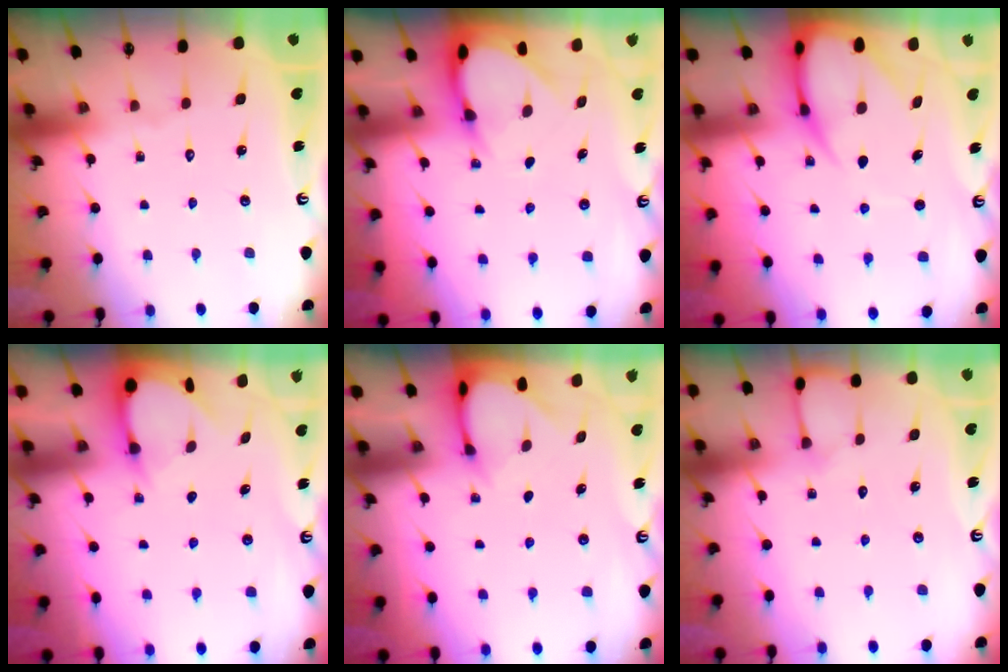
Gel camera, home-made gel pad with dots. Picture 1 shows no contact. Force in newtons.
{"total": 3.9, "press": 3.9, "slide": 0.5}
{"total": 9.0, "press": 8.9, "slide": 1.0}
{"total": 3.3, "press": 3.3, "slide": 0.4}
{"total": 3.1, "press": 3.1, "slide": 0.2}
{"total": 5.7, "press": 5.6, "slide": 0.5}